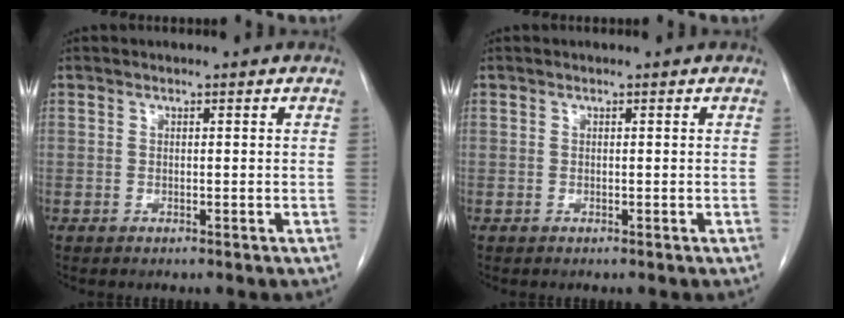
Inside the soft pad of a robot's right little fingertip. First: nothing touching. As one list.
[{"total": 0.0}]